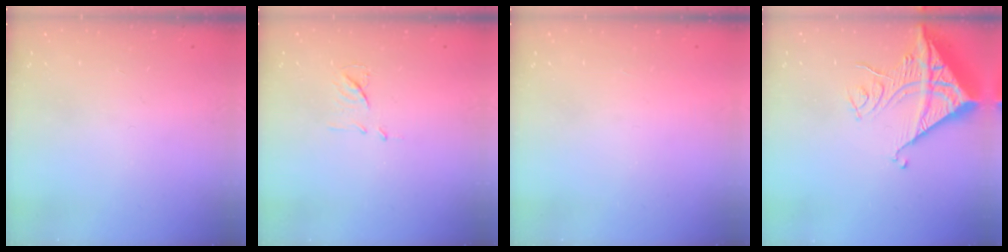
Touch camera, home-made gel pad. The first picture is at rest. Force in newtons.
{"total": 6.8, "press": 6.7, "slide": 0.6}
{"total": 1.6, "press": 1.6, "slide": 0.1}
{"total": 17.1, "press": 17.0, "slide": 1.6}